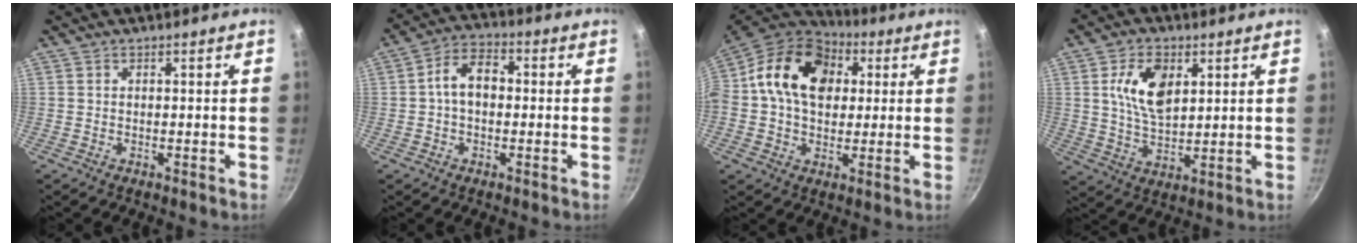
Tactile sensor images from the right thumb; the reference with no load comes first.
{"total": 7.5, "force": [0.2, 5.0, 5.6], "torque": [-0.075, 0.026, -0.009]}
{"total": 18.6, "force": [4.2, 13.6, 12.0], "torque": [-0.180, 0.019, 0.054]}
{"total": 10.4, "force": [3.3, 6.0, 7.8], "torque": [-0.128, -0.015, 0.063]}